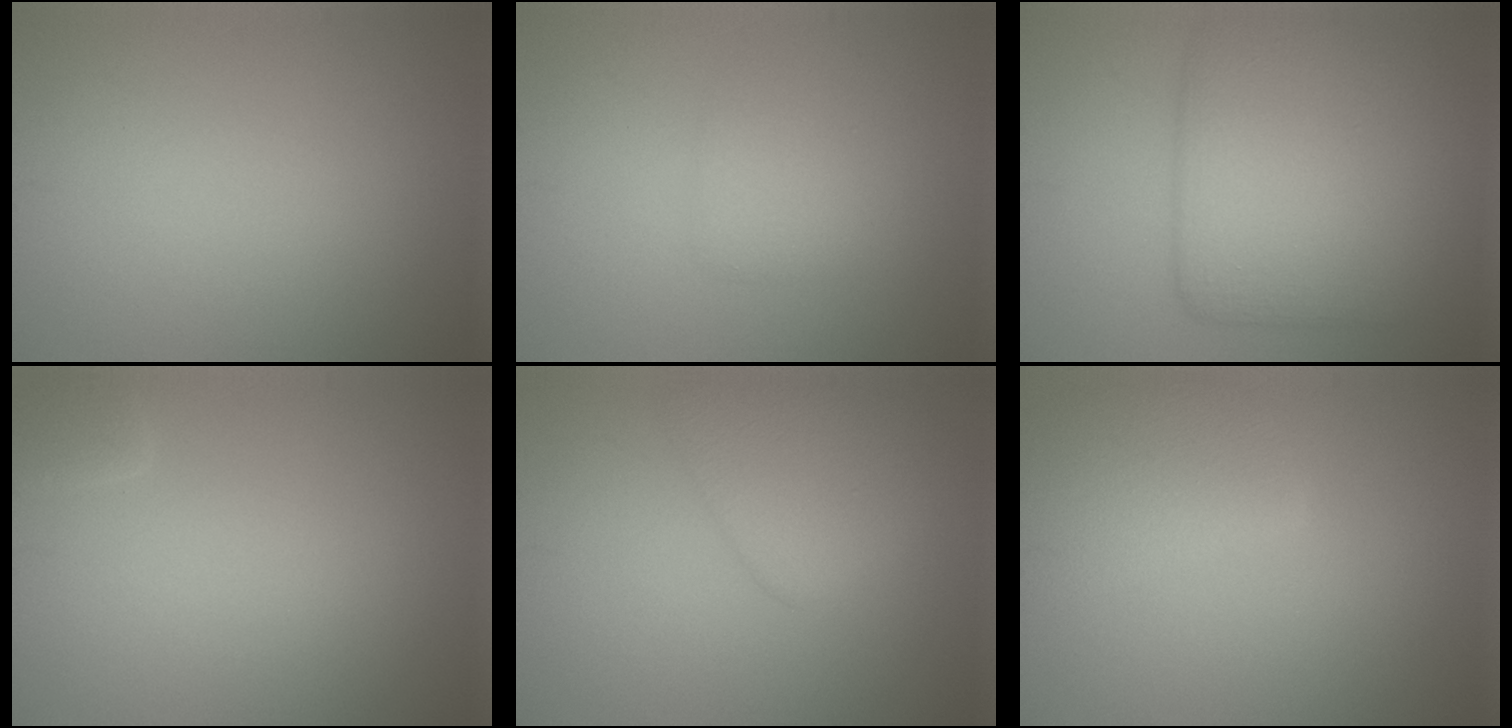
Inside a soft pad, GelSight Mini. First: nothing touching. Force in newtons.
{"total": 1.9, "press": 1.9, "slide": 0.1}
{"total": 9.0, "press": 9.0, "slide": 0.4}
{"total": 0.9, "press": 0.9, "slide": 0.1}
{"total": 3.9, "press": 3.9, "slide": 0.0}
{"total": 4.4, "press": 4.4, "slide": 0.3}